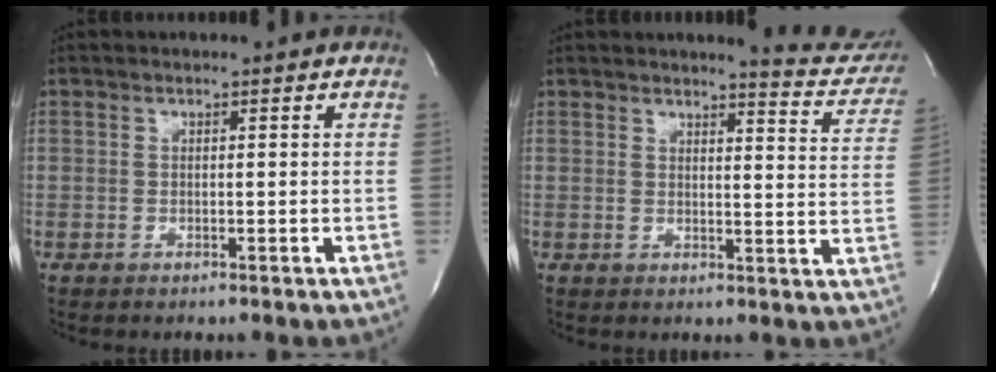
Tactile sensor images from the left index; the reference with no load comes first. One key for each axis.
{"total": 9.1, "fx": 8.9, "fy": 0.7, "fz": 1.7, "tx": -0.007, "ty": -0.059, "tz": 0.078}